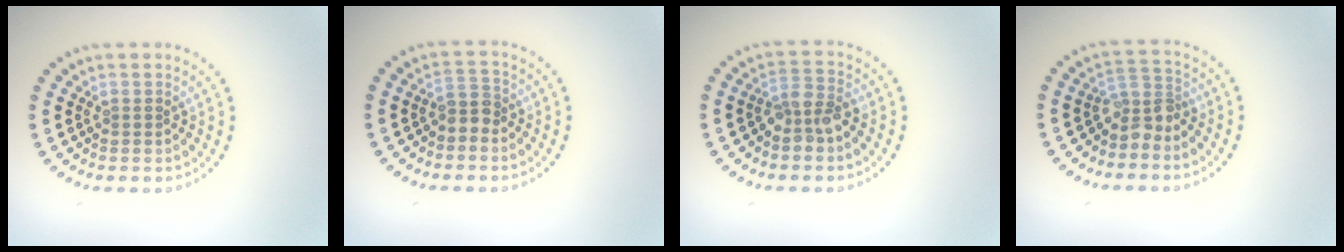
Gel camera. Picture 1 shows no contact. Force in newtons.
{"total": 2.0, "press": 1.7, "slide": 1.0}
{"total": 2.8, "press": 2.2, "slide": 1.6}
{"total": 2.6, "press": 1.8, "slide": 1.8}